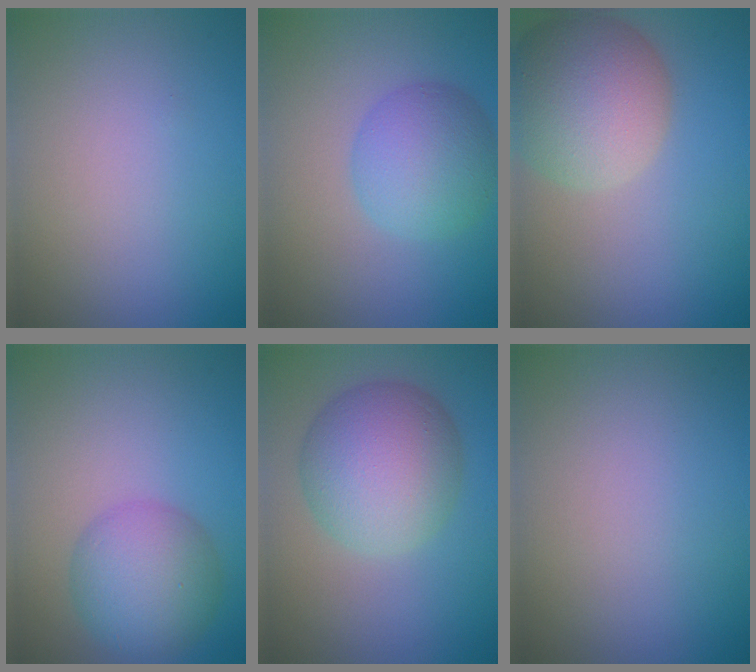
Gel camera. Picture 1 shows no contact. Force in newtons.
{"total": 5.3, "press": 5.3, "slide": 0.2}
{"total": 8.6, "press": 8.5, "slide": 0.6}
{"total": 5.7, "press": 5.7, "slide": 0.1}
{"total": 7.9, "press": 7.9, "slide": 0.5}
{"total": 0.0}